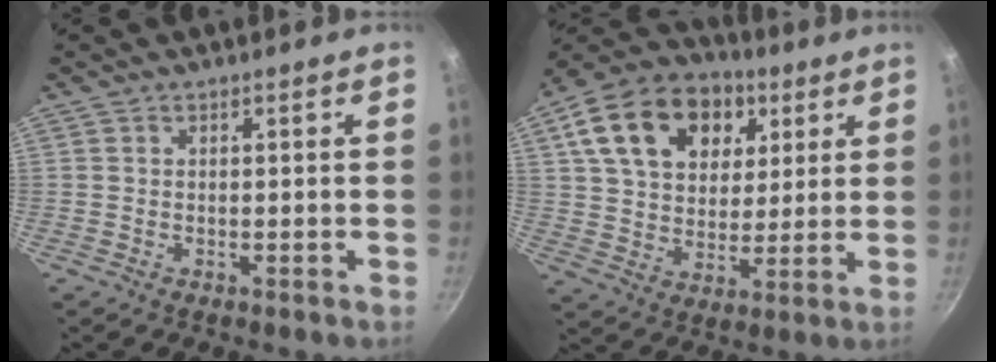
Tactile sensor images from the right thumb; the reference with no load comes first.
{"total": 20.9, "force": [8.0, 14.7, 12.4], "torque": [-0.199, 0.002, 0.130]}